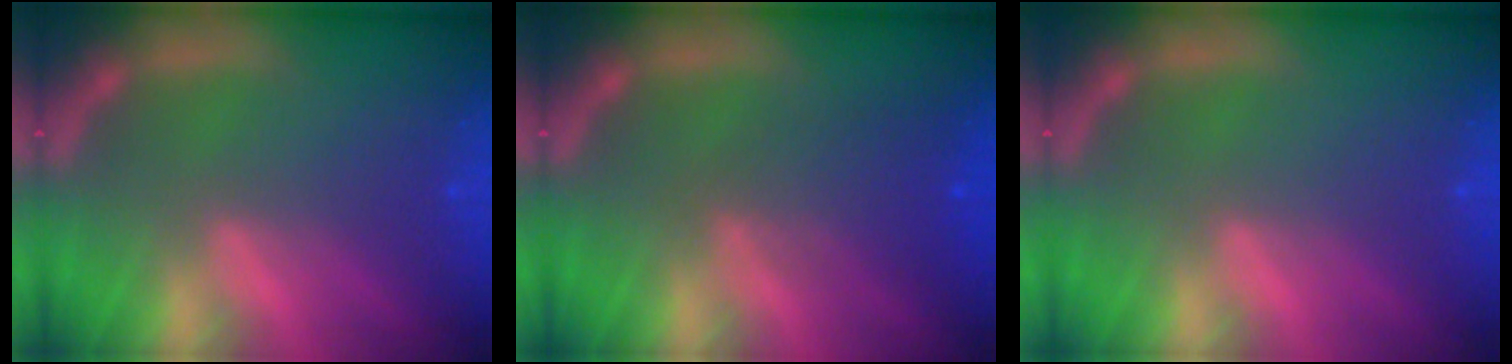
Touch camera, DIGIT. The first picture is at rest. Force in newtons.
{"total": 3.6}
{"total": 0.0}